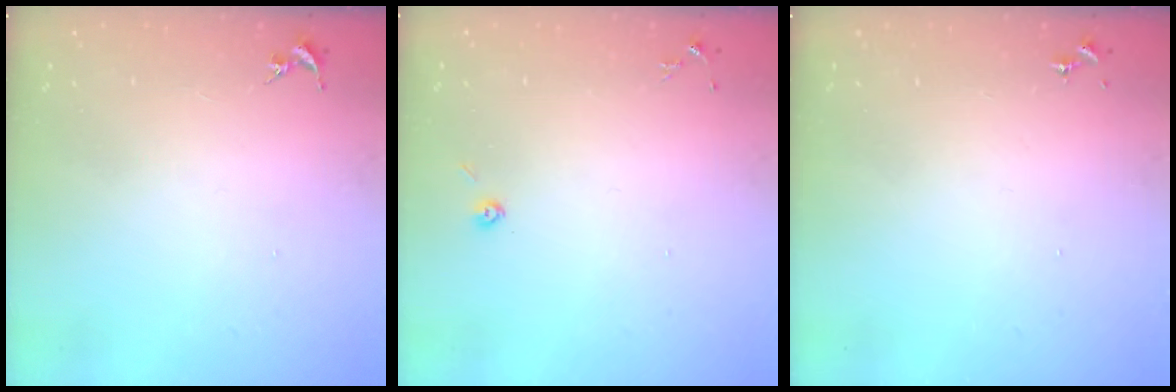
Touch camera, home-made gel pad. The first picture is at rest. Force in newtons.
{"total": 2.9, "press": 2.8, "slide": 1.0}
{"total": 0.0}